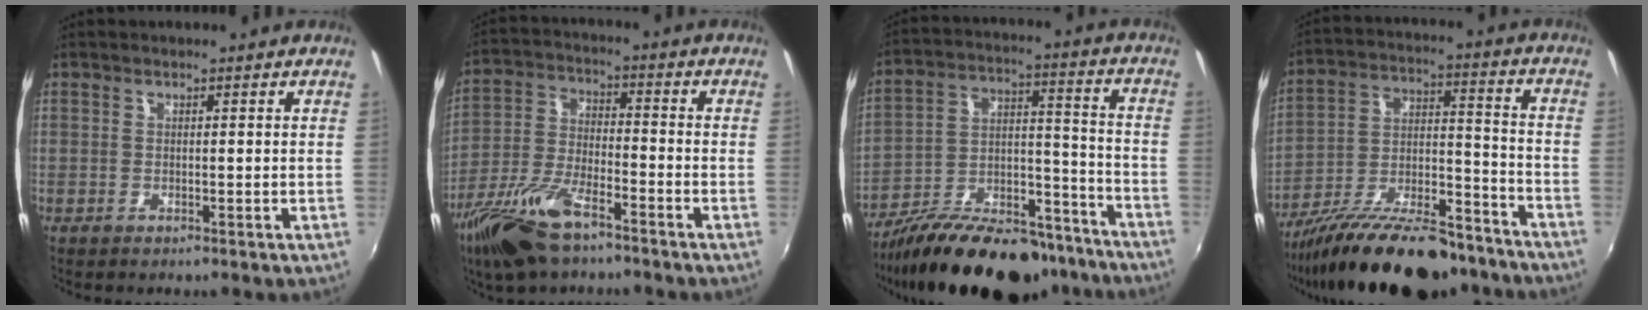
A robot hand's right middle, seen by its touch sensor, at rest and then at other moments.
{"total": 13.8, "force": [-9.4, 4.7, 8.9], "torque": [-0.194, -0.020, -0.182]}
{"total": 25.1, "force": [-19.7, 9.4, 12.5], "torque": [-0.212, 0.017, -0.284]}
{"total": 23.2, "force": [-18.1, 7.4, 12.6], "torque": [-0.218, -0.007, -0.274]}